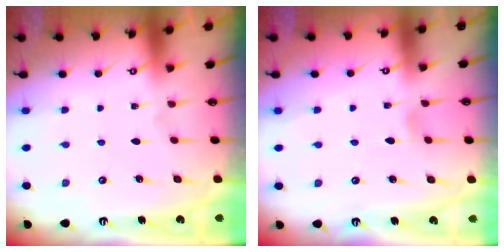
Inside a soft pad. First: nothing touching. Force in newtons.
{"total": 3.4, "press": 3.4, "slide": 0.5}